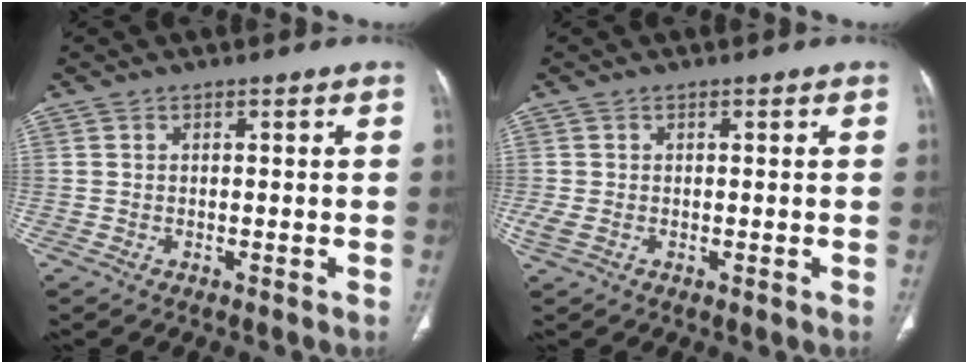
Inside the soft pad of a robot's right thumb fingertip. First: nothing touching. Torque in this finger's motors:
{"motor_torque": [0.65, 0.75, 0.02, 0.37, 0.10]}